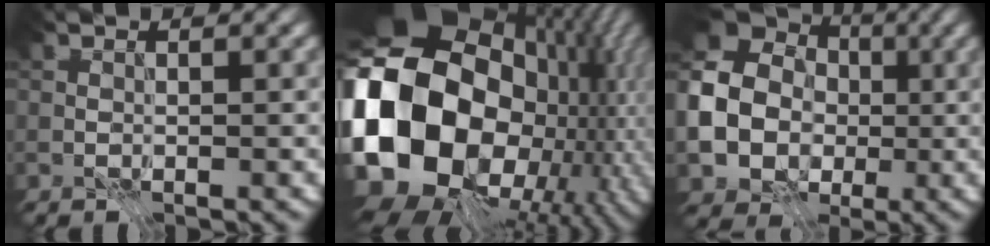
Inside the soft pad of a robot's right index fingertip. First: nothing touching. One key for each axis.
{"total": 21.0, "fx": -2.3, "fy": 15.3, "fz": 14.3, "tx": -0.336, "ty": -0.021, "tz": -0.016}
{"total": 13.3, "fx": -0.8, "fy": 11.8, "fz": 6.1, "tx": -0.157, "ty": -0.016, "tz": -0.035}